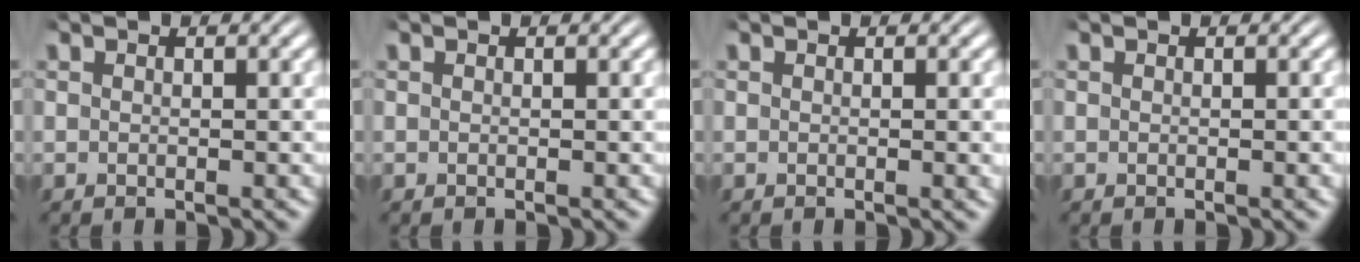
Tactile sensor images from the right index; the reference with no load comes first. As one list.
[{"total": 0.7, "force": [-0.5, 0.3, -0.3], "torque": [0.002, 0.001, -0.011]}, {"total": 0.8, "force": [-0.7, 0.4, 0.2], "torque": [-0.007, 0.001, -0.016]}, {"total": 0.9, "force": [-0.8, 0.4, -0.1], "torque": [-0.001, 0.004, -0.017]}]